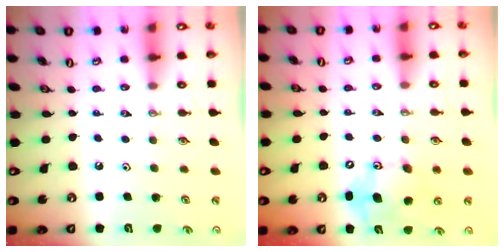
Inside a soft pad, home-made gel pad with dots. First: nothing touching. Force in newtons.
{"total": 12.0, "press": 11.7, "slide": 2.5}